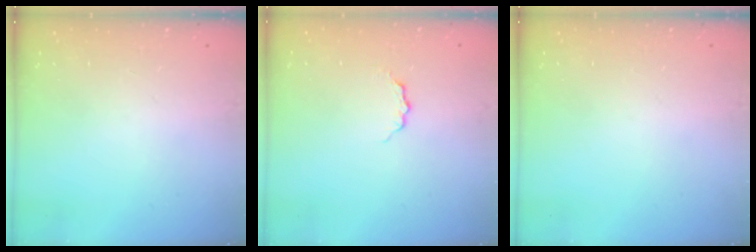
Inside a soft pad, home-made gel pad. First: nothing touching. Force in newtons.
{"total": 4.0, "press": 3.9, "slide": 0.4}
{"total": 0.0}